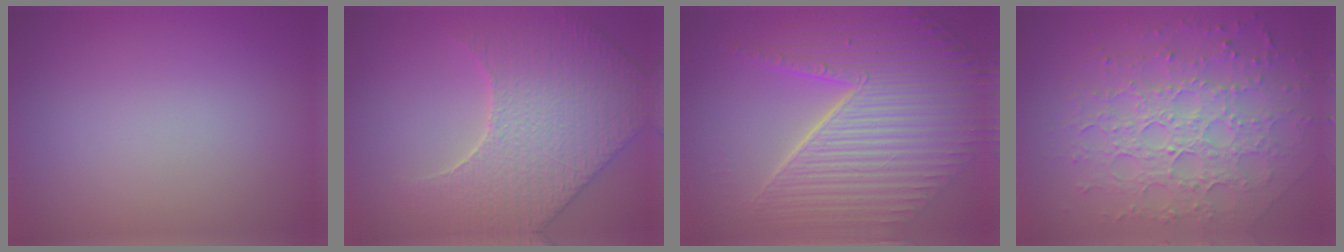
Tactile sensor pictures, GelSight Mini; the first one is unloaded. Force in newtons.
{"total": 6.2, "press": 5.6, "slide": 2.7}
{"total": 10.8, "press": 7.3, "slide": 8.0}
{"total": 7.5, "press": 5.4, "slide": 5.3}